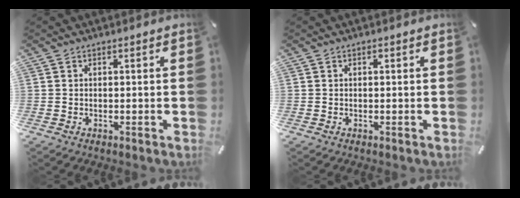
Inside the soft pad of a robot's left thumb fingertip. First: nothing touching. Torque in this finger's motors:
{"motor_torque": [0.11, 0.13, 0.07, -0.16, 0.03]}